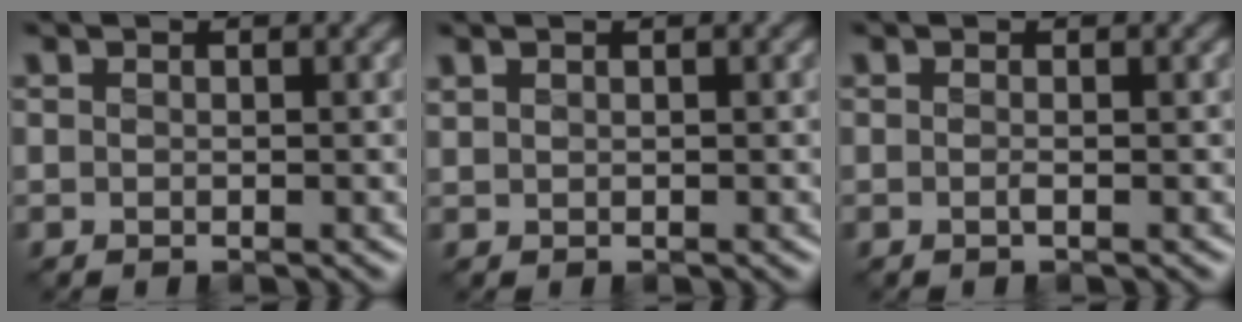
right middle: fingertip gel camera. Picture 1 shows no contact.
{"total": 0.5, "force": [0.4, 0.2, 0.2], "torque": [-0.004, 0.000, 0.013]}
{"total": 0.6, "force": [-0.2, 0.1, 0.5], "torque": [-0.010, -0.003, -0.004]}